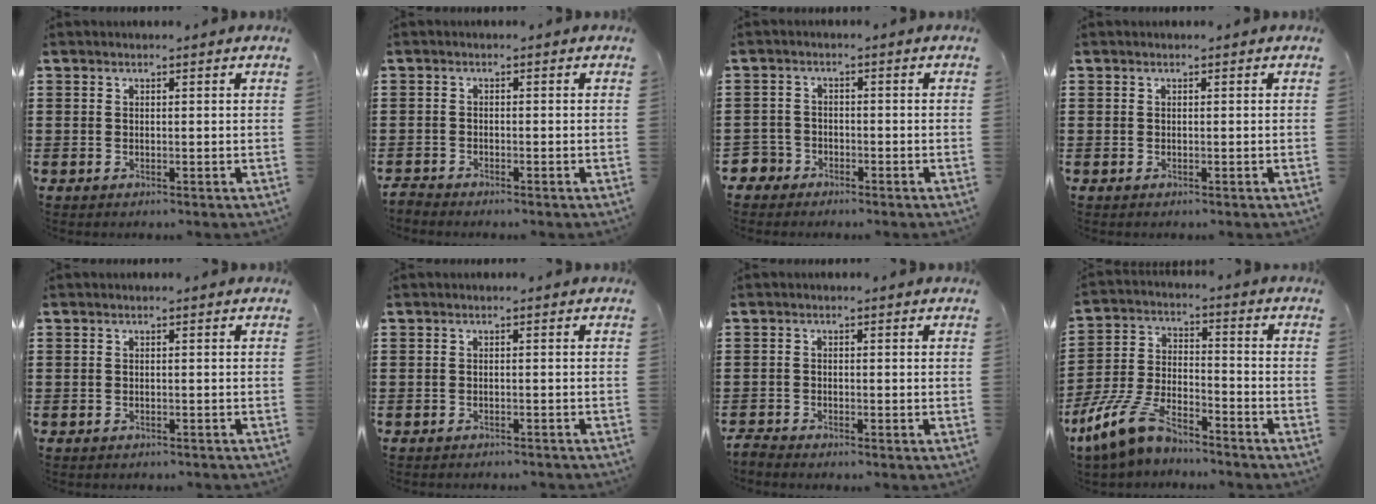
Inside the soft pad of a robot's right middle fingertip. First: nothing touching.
{"total": 1.5, "force": [-1.5, 0.1, -0.1], "torque": [-0.004, 0.000, -0.033]}
{"total": 2.9, "force": [-2.3, 1.7, 0.2], "torque": [-0.026, -0.007, -0.054]}
{"total": 0.0}
{"total": 0.6, "force": [-0.6, -0.1, 0.1], "torque": [-0.004, -0.002, -0.011]}
{"total": 1.0, "force": [-0.9, -0.1, 0.0], "torque": [-0.004, -0.001, -0.019]}
{"total": 1.6, "force": [-1.6, 0.0, 0.0], "torque": [-0.013, -0.002, -0.036]}
{"total": 10.1, "force": [-8.3, 2.9, 4.9], "torque": [-0.114, 0.015, -0.166]}